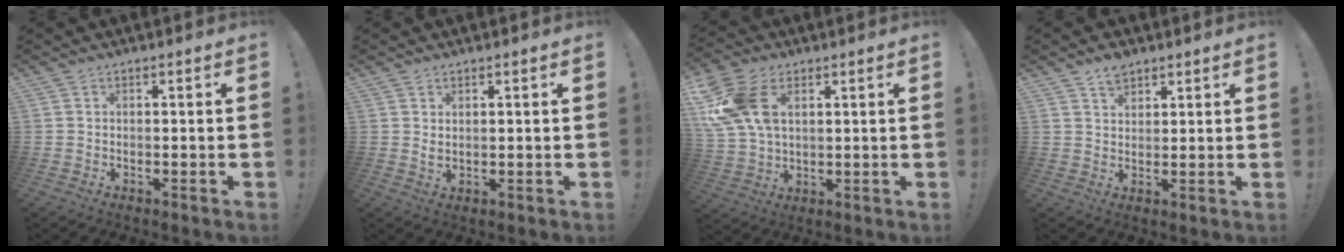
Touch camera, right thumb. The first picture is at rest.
{"total": 2.0, "force": [1.2, 0.9, 1.3], "torque": [-0.013, -0.006, 0.019]}
{"total": 16.3, "force": [5.4, 10.8, 11.0], "torque": [-0.218, -0.010, 0.104]}
{"total": 4.5, "force": [3.4, 2.6, 1.5], "torque": [-0.020, -0.016, 0.062]}